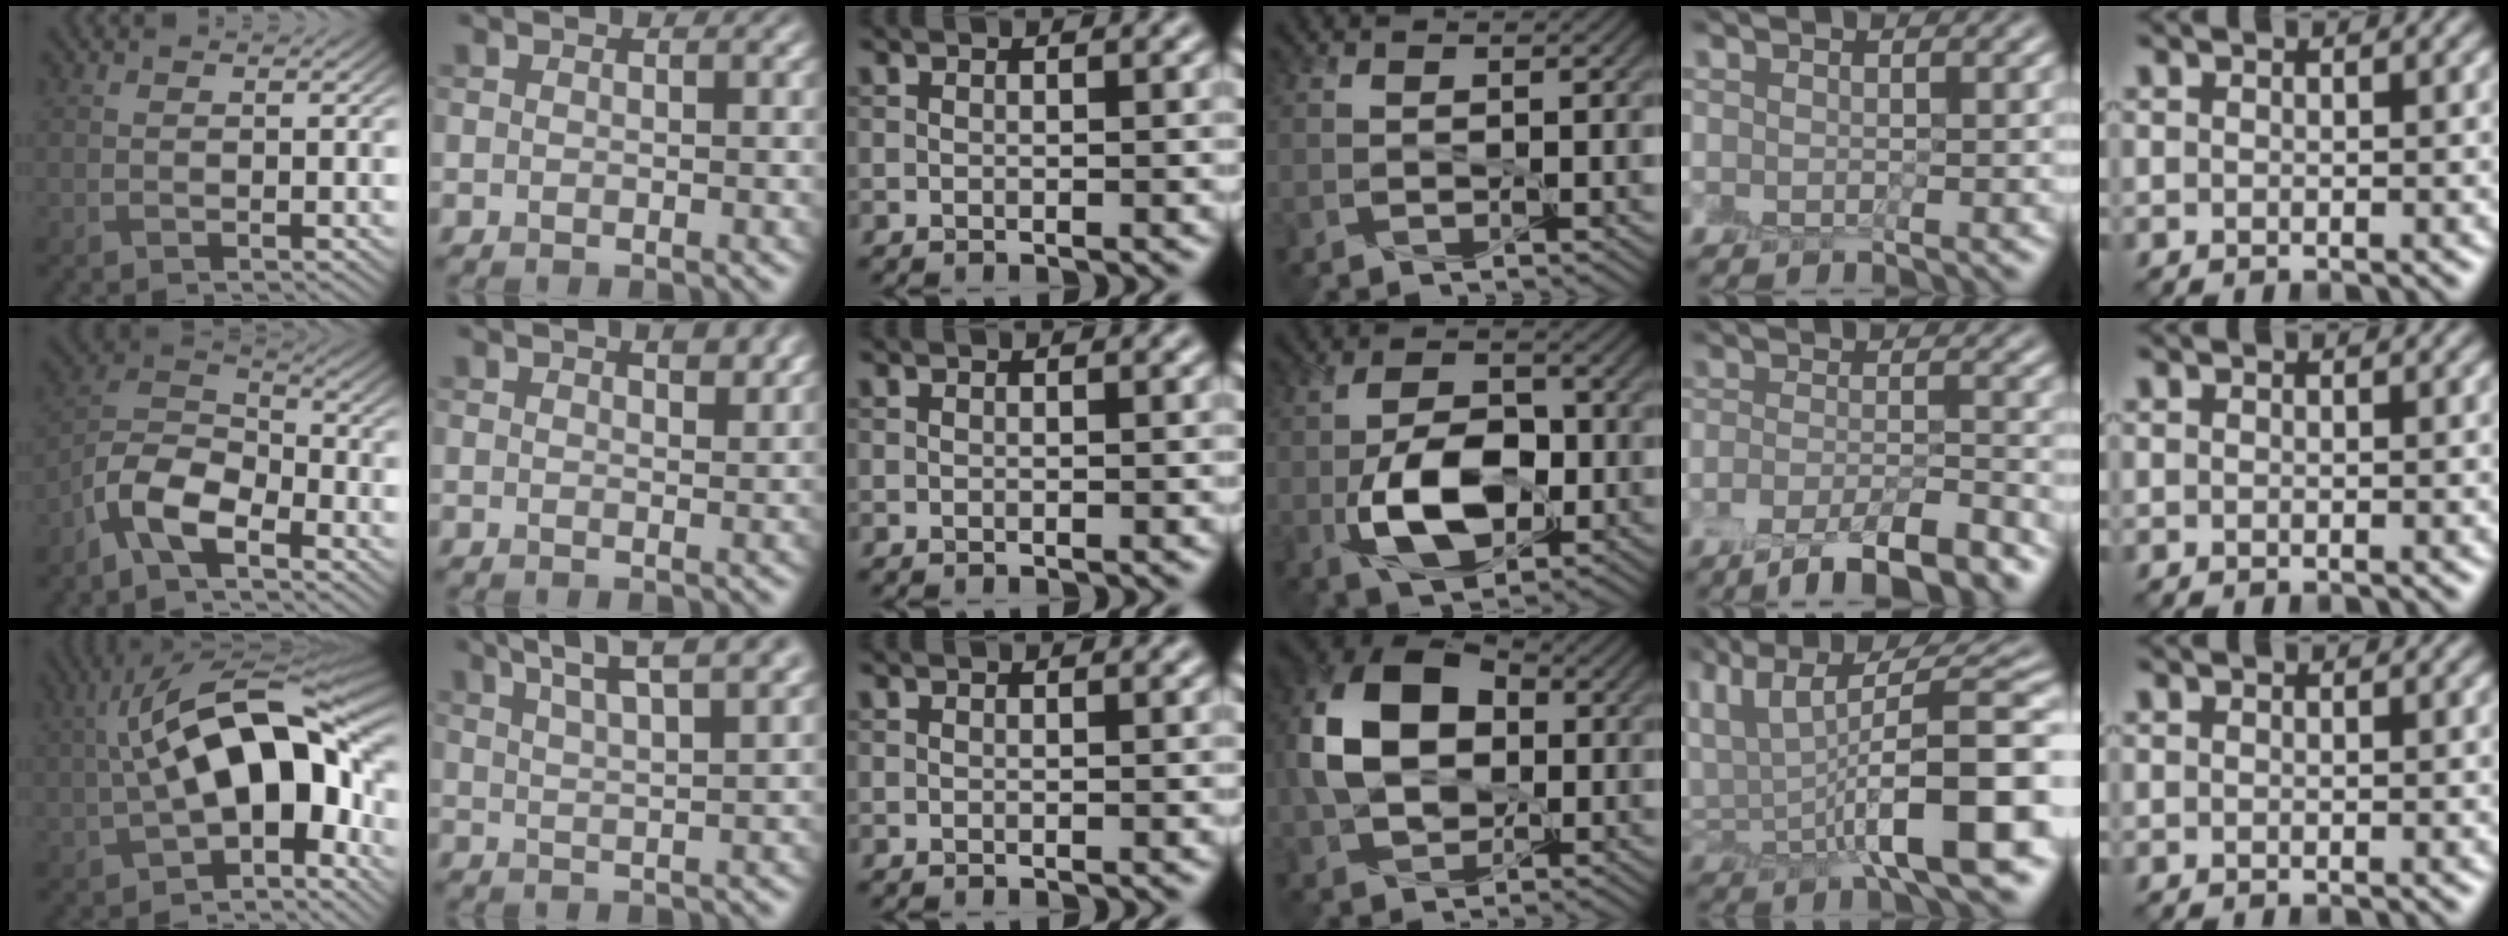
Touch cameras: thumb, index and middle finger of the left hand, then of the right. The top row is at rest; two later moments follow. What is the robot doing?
{"motion": "peel", "object": "small bumper sticker"}